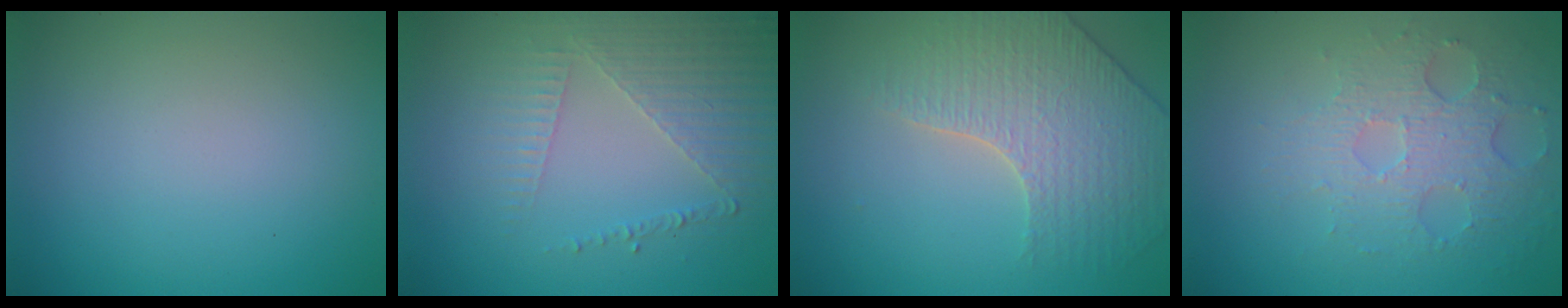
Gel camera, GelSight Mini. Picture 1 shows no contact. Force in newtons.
{"total": 5.1, "press": 3.2, "slide": 4.0}
{"total": 3.8, "press": 3.8, "slide": 0.5}
{"total": 3.7, "press": 3.3, "slide": 1.7}